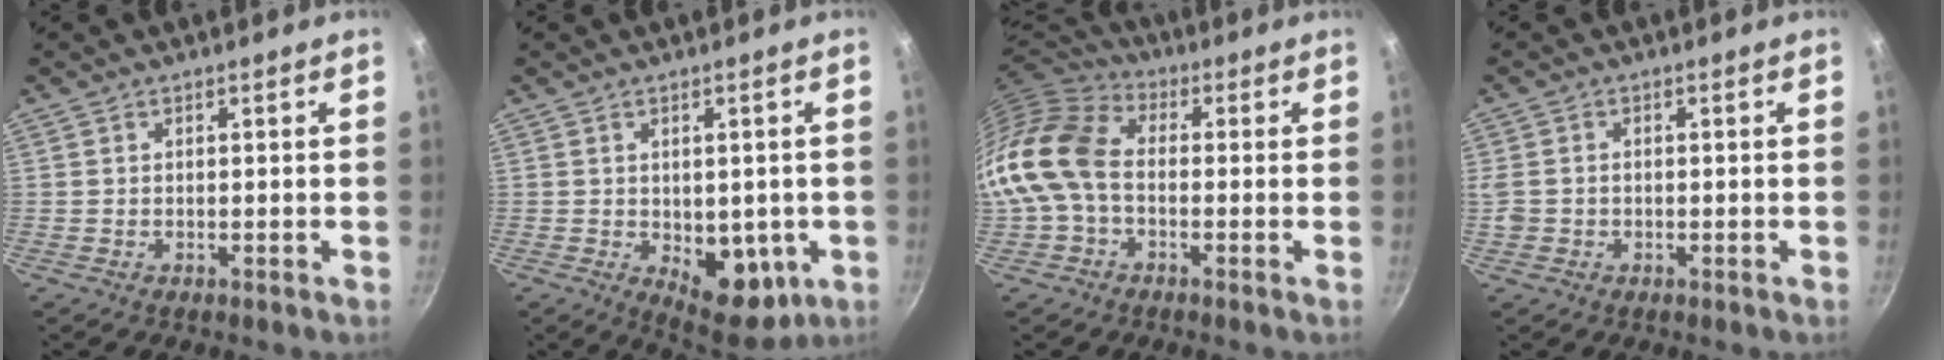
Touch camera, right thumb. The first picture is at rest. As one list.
[{"total": 10.5, "force": [-1.9, 6.3, 8.1], "torque": [-0.064, -0.015, -0.012]}, {"total": 14.3, "force": [-2.3, 10.0, 9.9], "torque": [-0.185, 0.039, -0.066]}, {"total": 3.0, "force": [-0.4, 2.5, 1.6], "torque": [-0.032, 0.002, -0.009]}]